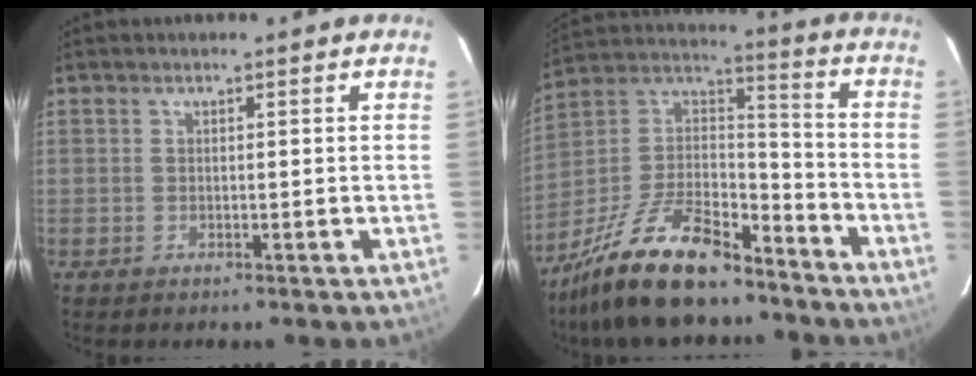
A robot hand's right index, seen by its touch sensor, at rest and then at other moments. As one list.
[{"total": 21.7, "force": [-15.7, 7.9, 12.7], "torque": [-0.256, 0.002, -0.268]}]